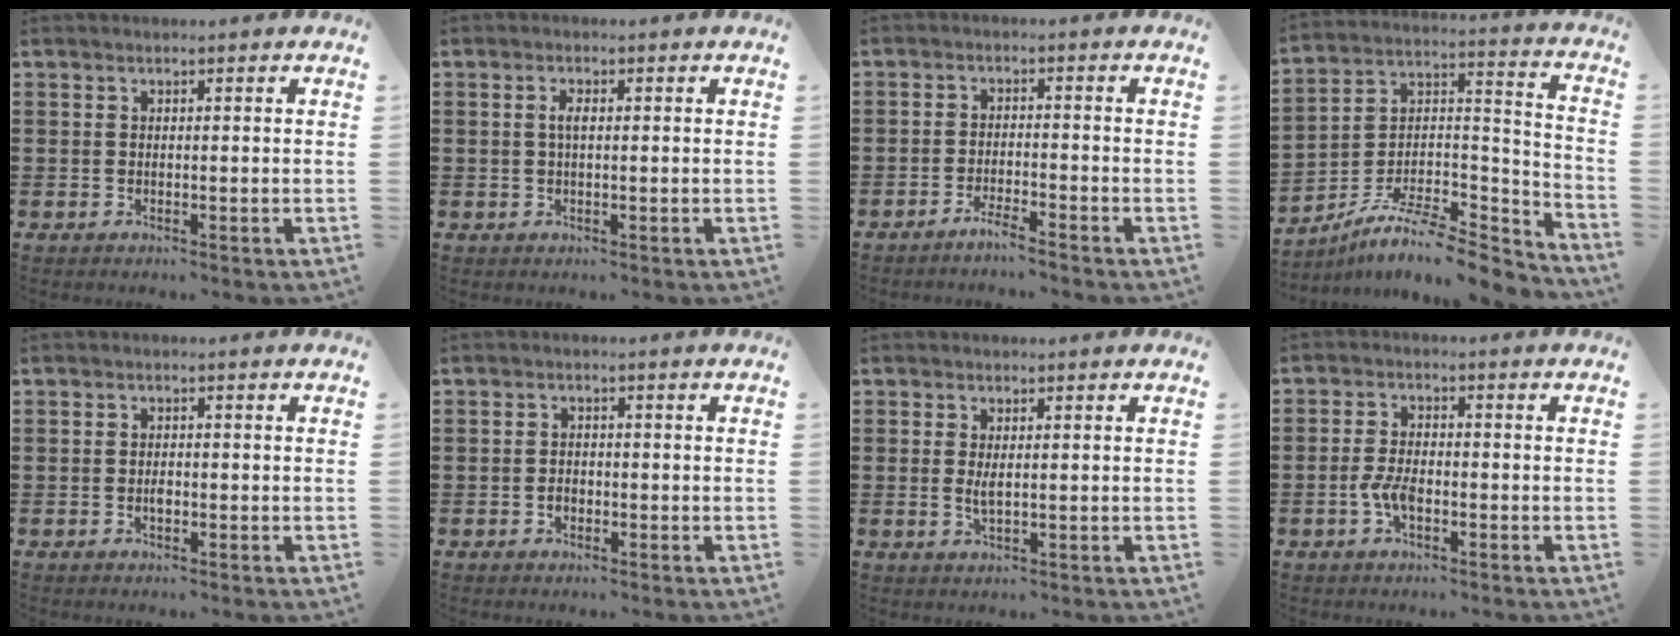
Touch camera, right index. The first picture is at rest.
{"total": 1.8, "force": [0.2, 0.6, 1.7], "torque": [-0.034, 0.004, 0.001]}
{"total": 2.7, "force": [-2.6, -0.4, 0.9], "torque": [-0.016, -0.001, -0.049]}
{"total": 9.9, "force": [-8.5, 1.9, 4.7], "torque": [-0.079, 0.013, -0.166]}
{"total": 1.2, "force": [-0.4, 0.4, 1.1], "torque": [-0.022, -0.006, -0.005]}
{"total": 1.2, "force": [-0.5, 0.8, 0.8], "torque": [-0.018, -0.003, -0.010]}
{"total": 2.2, "force": [0.2, 0.4, 2.2], "torque": [-0.042, -0.005, 0.004]}
{"total": 3.7, "force": [-1.4, 1.5, 3.1], "torque": [-0.078, -0.006, -0.030]}